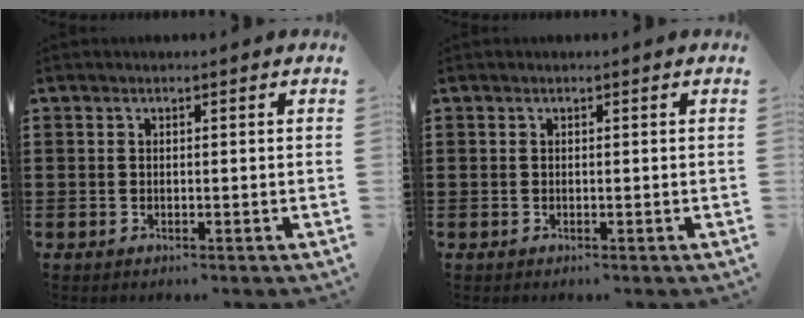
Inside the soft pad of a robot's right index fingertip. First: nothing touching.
{"total": 0.0}